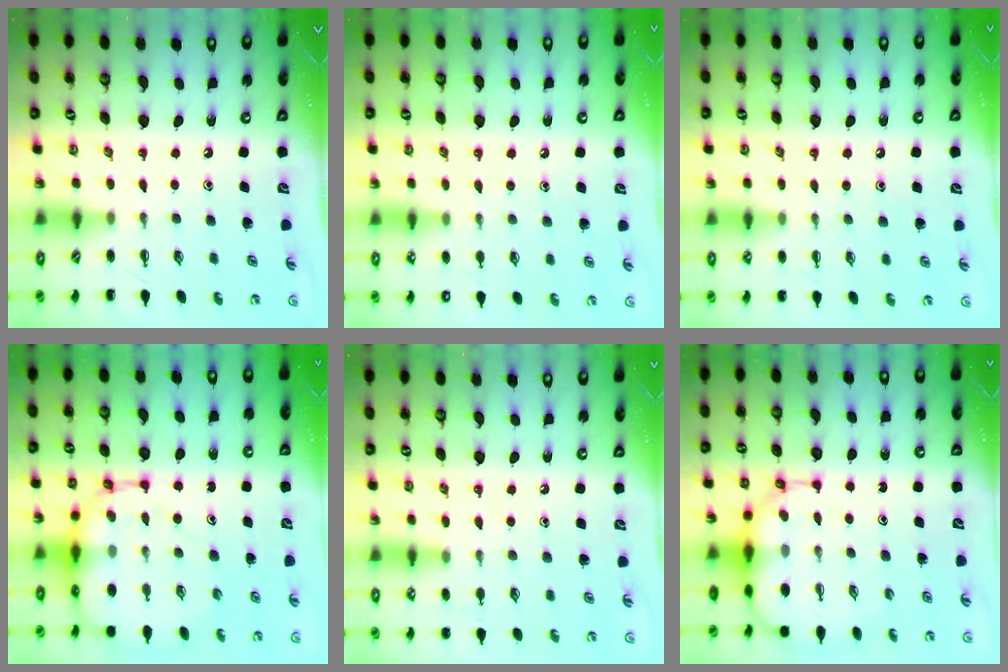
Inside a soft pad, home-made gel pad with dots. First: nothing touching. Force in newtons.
{"total": 8.1, "press": 7.8, "slide": 2.1}
{"total": 8.4, "press": 8.2, "slide": 1.9}
{"total": 15.5, "press": 15.0, "slide": 3.8}
{"total": 6.5, "press": 6.2, "slide": 1.9}
{"total": 10.3, "press": 9.9, "slide": 3.1}